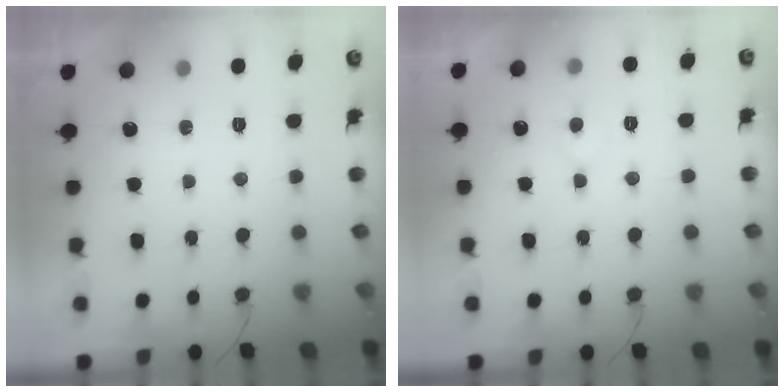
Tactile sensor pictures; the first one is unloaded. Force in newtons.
{"total": 4.7, "press": 4.6, "slide": 0.4}